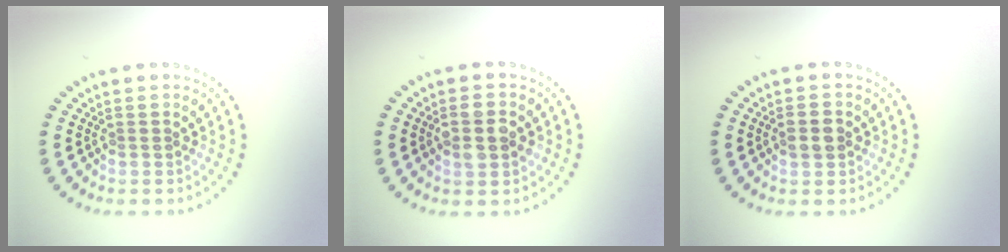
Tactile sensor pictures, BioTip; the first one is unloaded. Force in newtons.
{"total": 2.8, "press": 2.8, "slide": 0.2}
{"total": 2.4, "press": 2.4, "slide": 0.1}